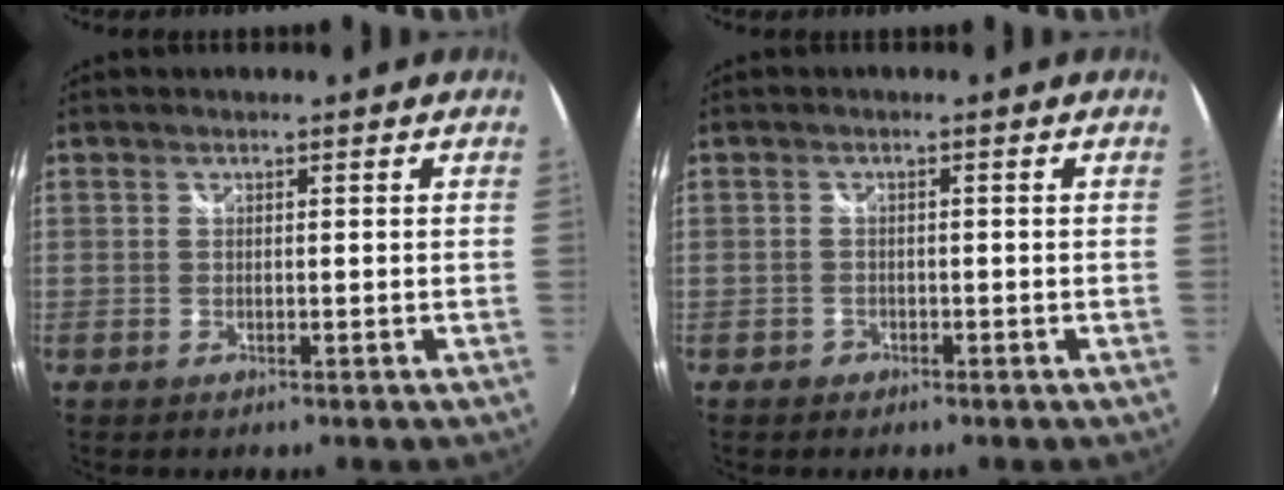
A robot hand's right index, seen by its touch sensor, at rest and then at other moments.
{"total": 1.5, "force": [-1.0, 1.1, 0.2], "torque": [-0.007, 0.002, -0.015]}